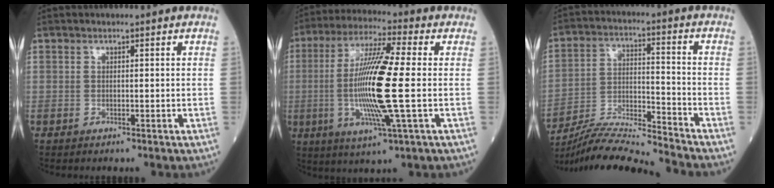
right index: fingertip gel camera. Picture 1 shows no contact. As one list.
[{"total": 14.8, "force": [-1.3, 0.1, 14.8], "torque": [-0.295, -0.009, -0.032]}, {"total": 13.3, "force": [-12.8, -2.1, 3.1], "torque": [-0.058, 0.010, -0.233]}]